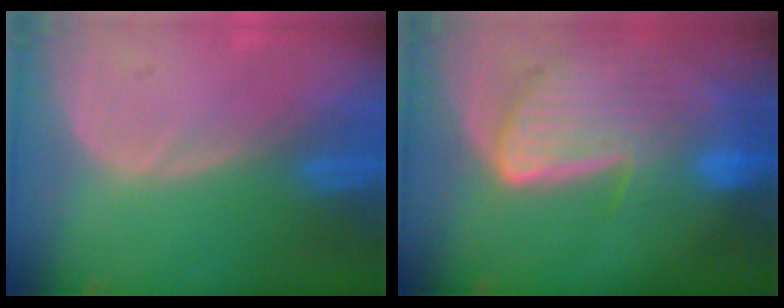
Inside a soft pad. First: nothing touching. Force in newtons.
{"total": 9.2, "press": 8.0, "slide": 4.5}